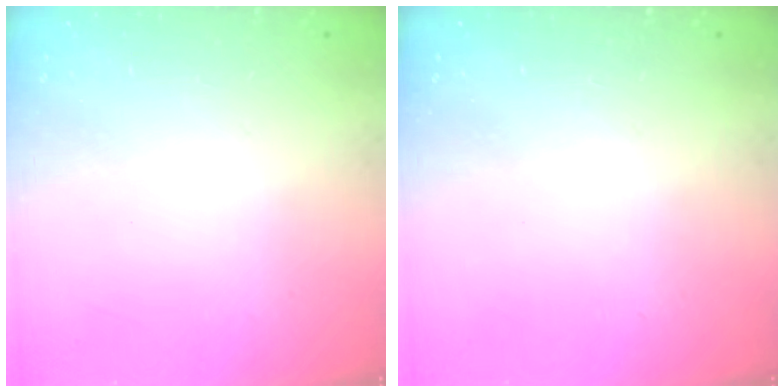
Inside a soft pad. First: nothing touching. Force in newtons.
{"total": 0.0}